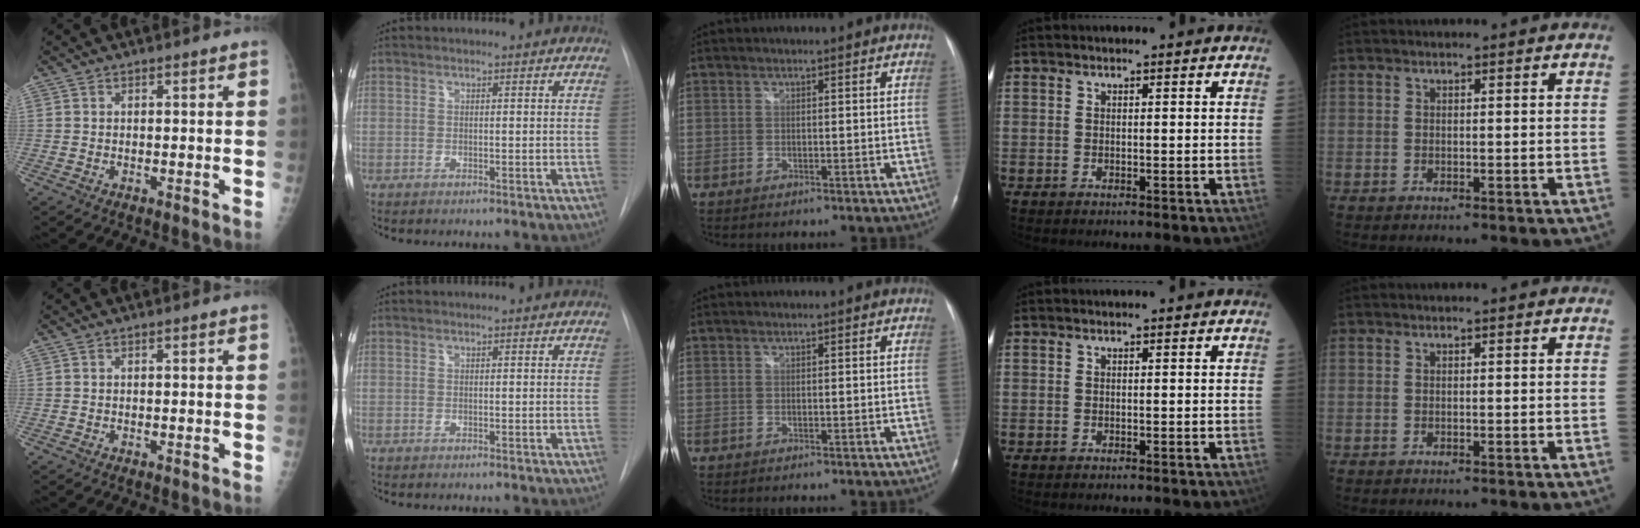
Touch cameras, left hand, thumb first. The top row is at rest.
{}